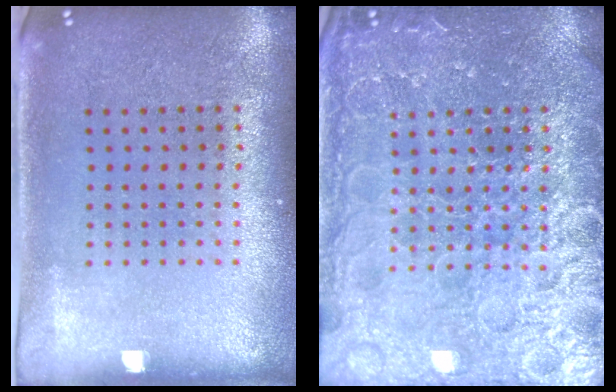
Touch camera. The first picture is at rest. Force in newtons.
{"total": 6.7, "press": 6.7, "slide": 0.8}